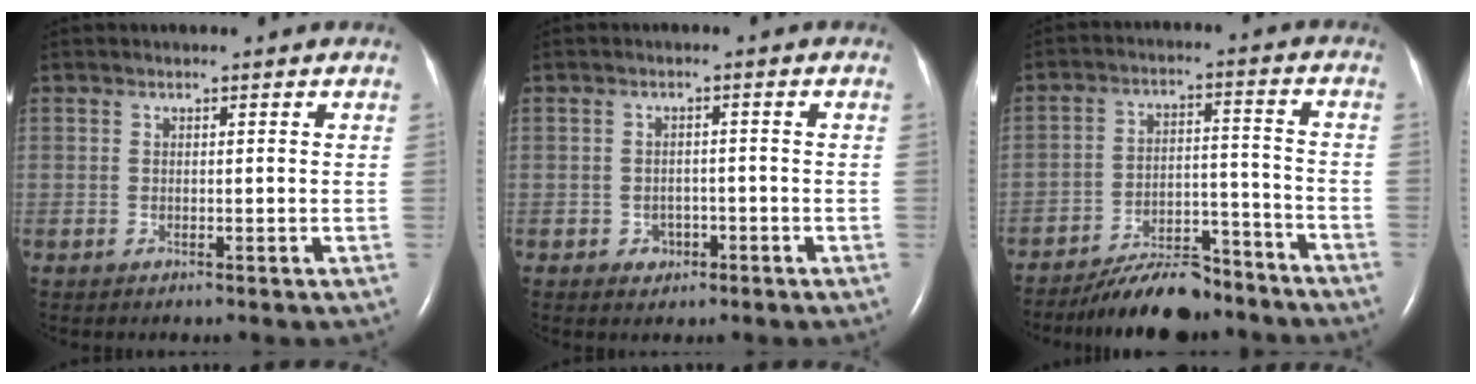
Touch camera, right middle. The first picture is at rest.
{"total": 2.2, "force": [-1.1, 1.8, 0.8], "torque": [-0.007, 0.005, -0.011]}
{"total": 11.3, "force": [-10.1, 3.2, 3.9], "torque": [-0.057, 0.017, -0.162]}